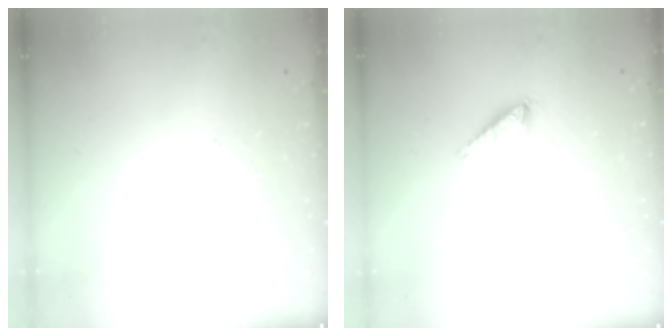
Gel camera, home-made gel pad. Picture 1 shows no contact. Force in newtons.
{"total": 0.5, "press": 0.5, "slide": 0.1}